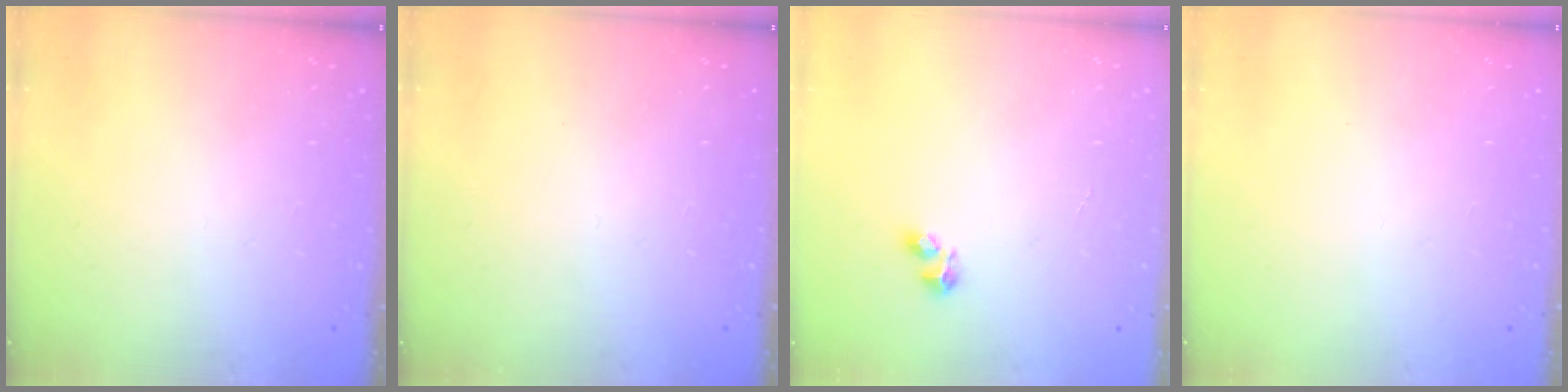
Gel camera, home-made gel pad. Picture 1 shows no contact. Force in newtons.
{"total": 0.0}
{"total": 3.8, "press": 3.8, "slide": 0.7}
{"total": 0.0}